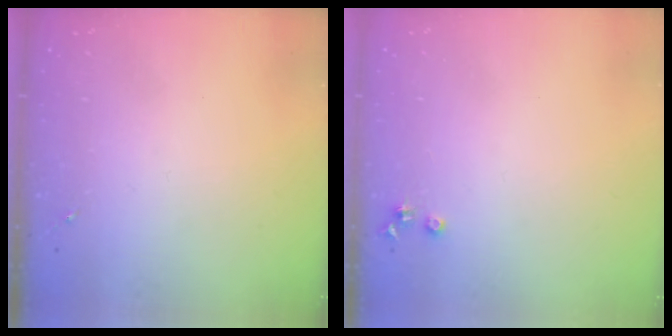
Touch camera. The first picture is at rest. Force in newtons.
{"total": 3.6, "press": 3.5, "slide": 0.5}